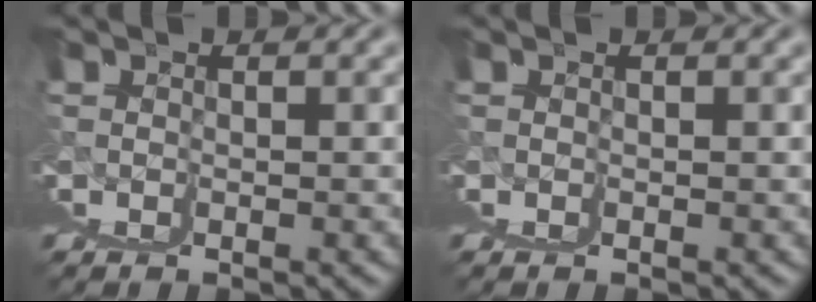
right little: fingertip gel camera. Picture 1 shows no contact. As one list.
[{"total": 0.0}]